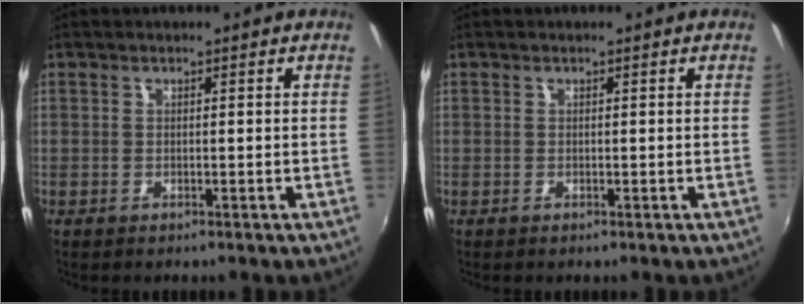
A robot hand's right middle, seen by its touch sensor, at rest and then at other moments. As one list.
[{"total": 0.0}]